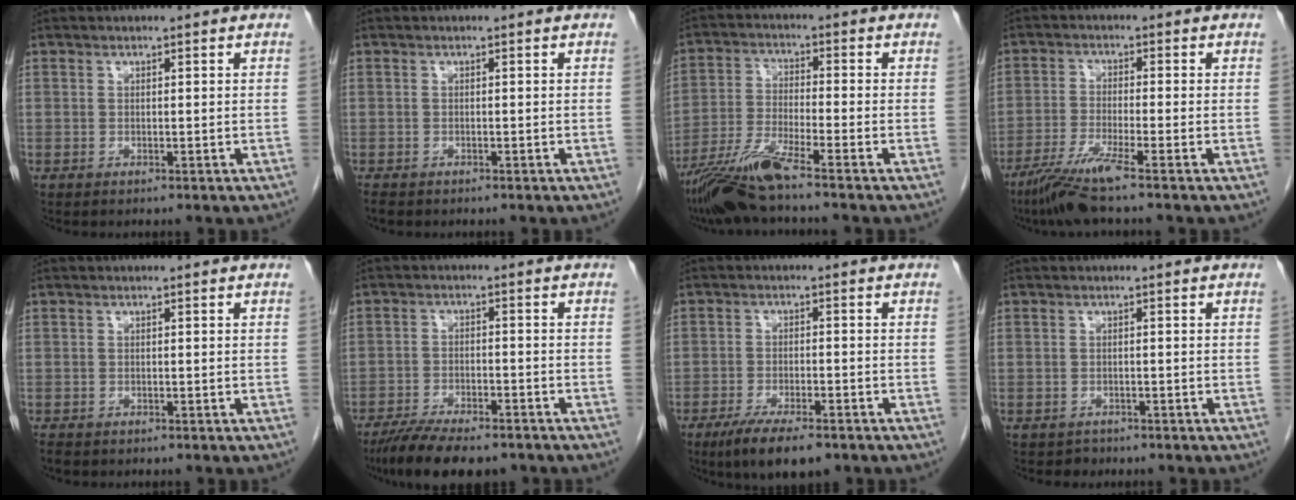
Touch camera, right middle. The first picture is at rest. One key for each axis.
{"total": 1.8, "fx": -1.5, "fy": 0.8, "fz": 0.7, "tx": -0.016, "ty": -0.004, "tz": -0.021}
{"total": 8.3, "fx": -6.6, "fy": -0.7, "fz": 5.0, "tx": -0.108, "ty": -0.029, "tz": -0.128}
{"total": 6.9, "fx": -4.9, "fy": -0.9, "fz": 4.8, "tx": -0.094, "ty": -0.026, "tz": -0.098}
{"total": 1.7, "fx": -1.4, "fy": 0.8, "fz": 0.6, "tx": -0.015, "ty": -0.004, "tz": -0.021}
{"total": 11.2, "fx": -9.0, "fy": 3.0, "fz": 5.9, "tx": -0.090, "ty": -0.015, "tz": -0.143}
{"total": 8.3, "fx": -5.8, "fy": 2.1, "fz": 5.5, "tx": -0.089, "ty": -0.013, "tz": -0.094}
{"total": 2.2, "fx": -1.7, "fy": 1.3, "fz": -0.5, "tx": 0.003, "ty": 0.004, "tz": -0.026}